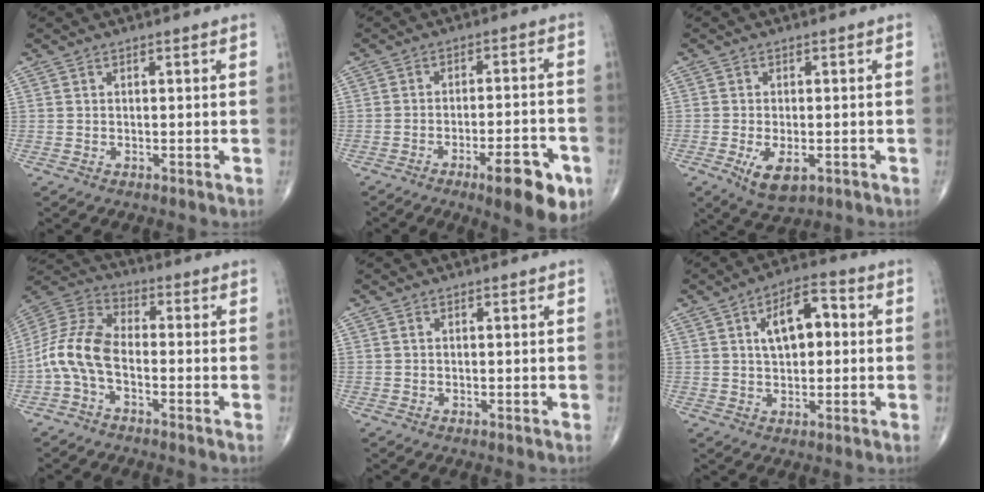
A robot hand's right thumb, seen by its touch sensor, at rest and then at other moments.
{"total": 11.8, "force": [-6.0, 3.3, 9.6], "torque": [-0.116, 0.024, -0.080]}
{"total": 6.0, "force": [-2.1, 2.9, 4.8], "torque": [-0.082, -0.009, -0.028]}
{"total": 10.3, "force": [-2.9, 5.5, 8.2], "torque": [-0.172, 0.036, -0.071]}
{"total": 0.0}
{"total": 9.5, "force": [1.9, 5.0, 7.9], "torque": [-0.104, 0.018, 0.023]}